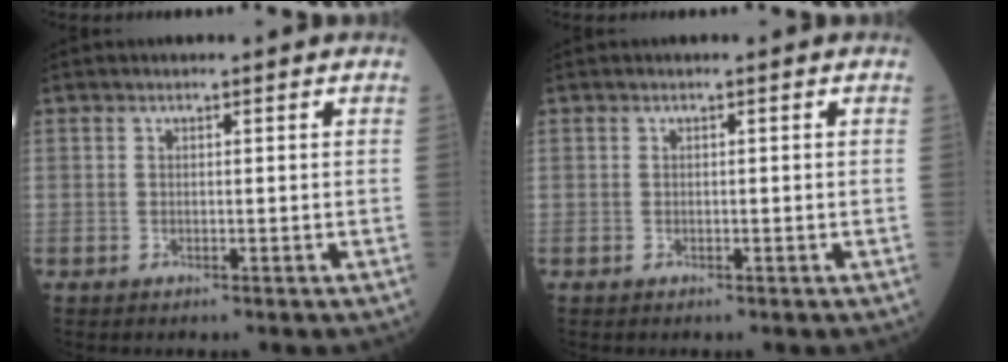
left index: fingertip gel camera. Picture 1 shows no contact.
{"total": 0.0}